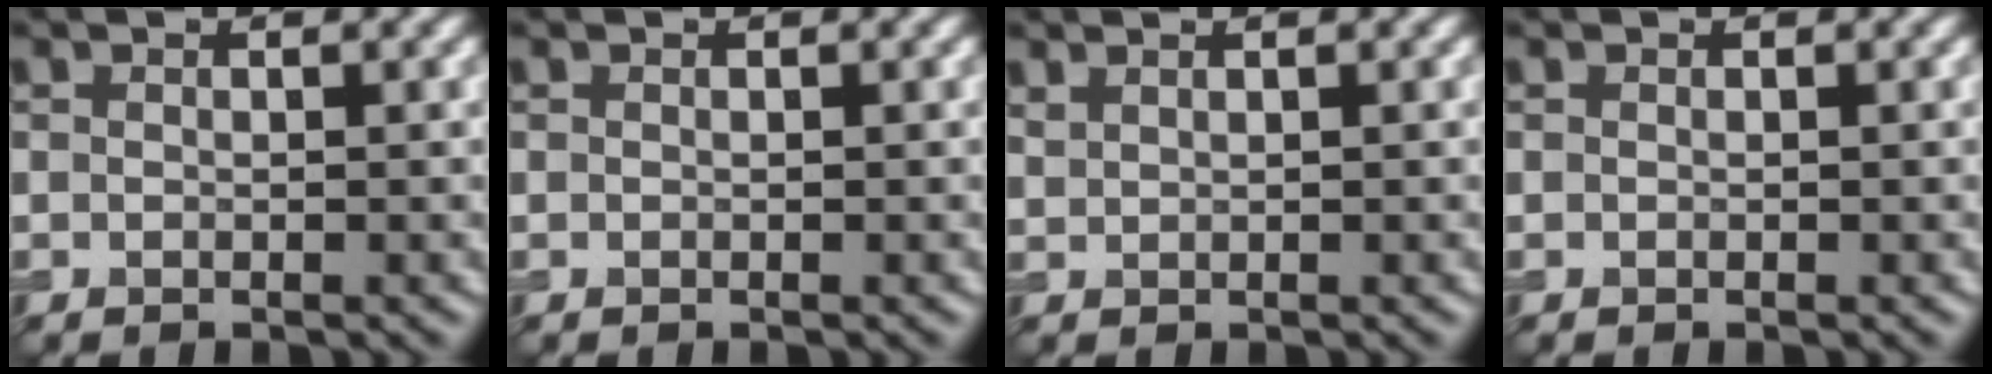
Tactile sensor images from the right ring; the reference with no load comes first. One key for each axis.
{"total": 0.0}
{"total": 0.9, "fx": 0.8, "fy": 0.2, "fz": 0.3, "tx": -0.006, "ty": 0.000, "tz": 0.018}
{"total": 0.0}